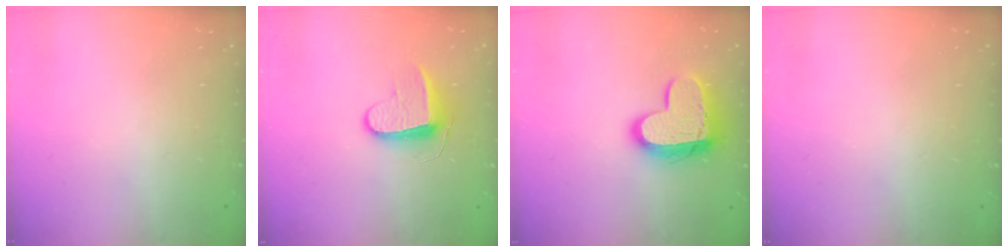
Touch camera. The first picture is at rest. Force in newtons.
{"total": 8.6, "press": 8.6, "slide": 0.5}
{"total": 14.9, "press": 14.9, "slide": 1.4}
{"total": 0.6, "press": 0.6, "slide": 0.2}